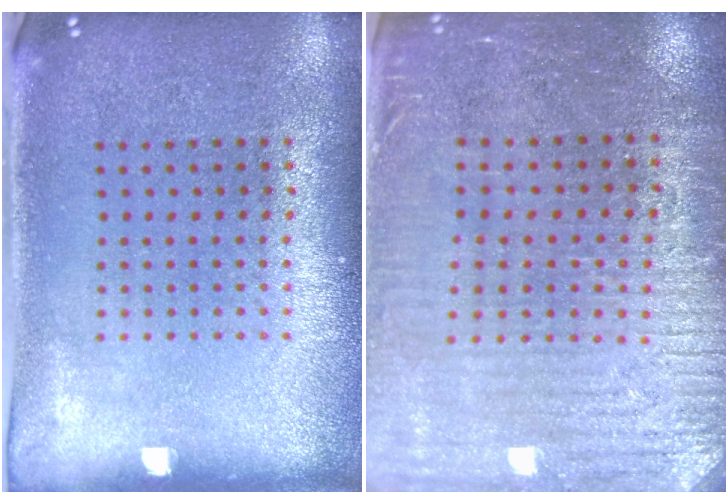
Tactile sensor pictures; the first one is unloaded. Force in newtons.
{"total": 3.1, "press": 3.0, "slide": 1.0}